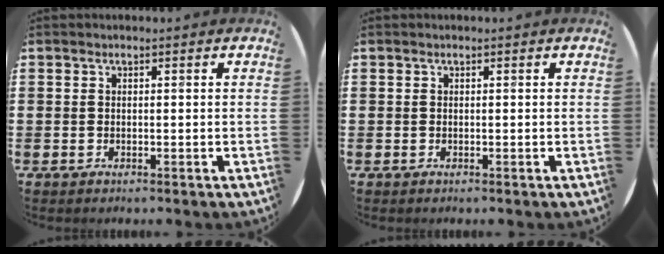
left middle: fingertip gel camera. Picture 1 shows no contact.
{"total": 0.0}